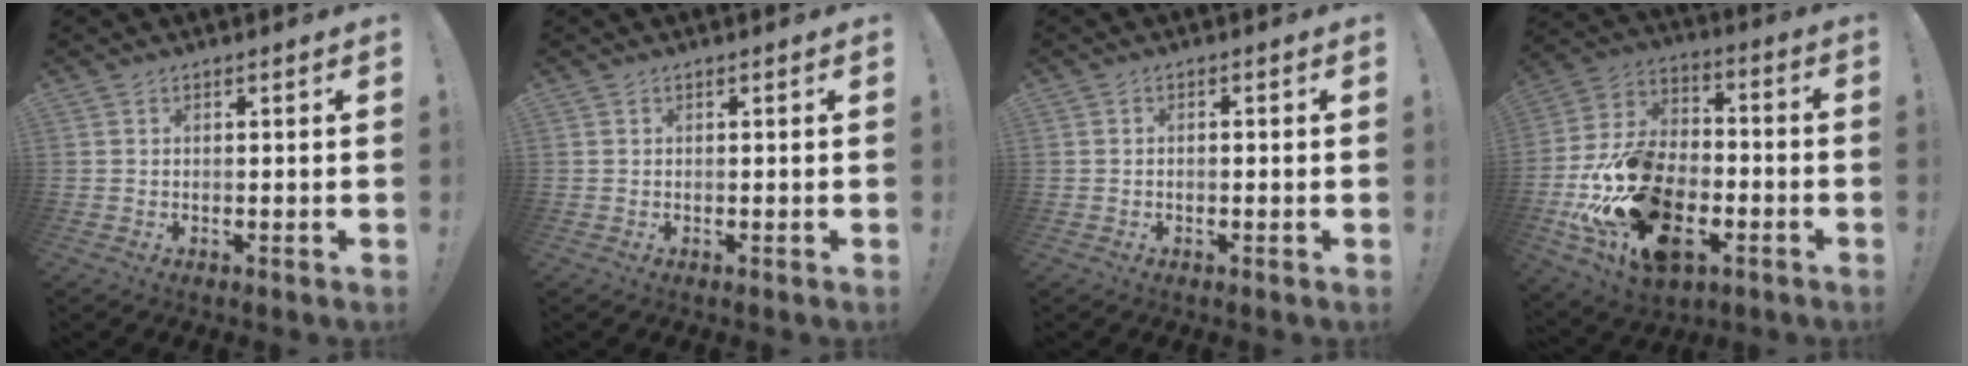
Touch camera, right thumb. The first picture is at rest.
{"total": 0.0}
{"total": 1.0, "force": [-0.7, 0.3, 0.5], "torque": [-0.009, 0.003, -0.014]}
{"total": 25.0, "force": [-9.0, 15.2, 17.7], "torque": [-0.338, 0.053, -0.141]}